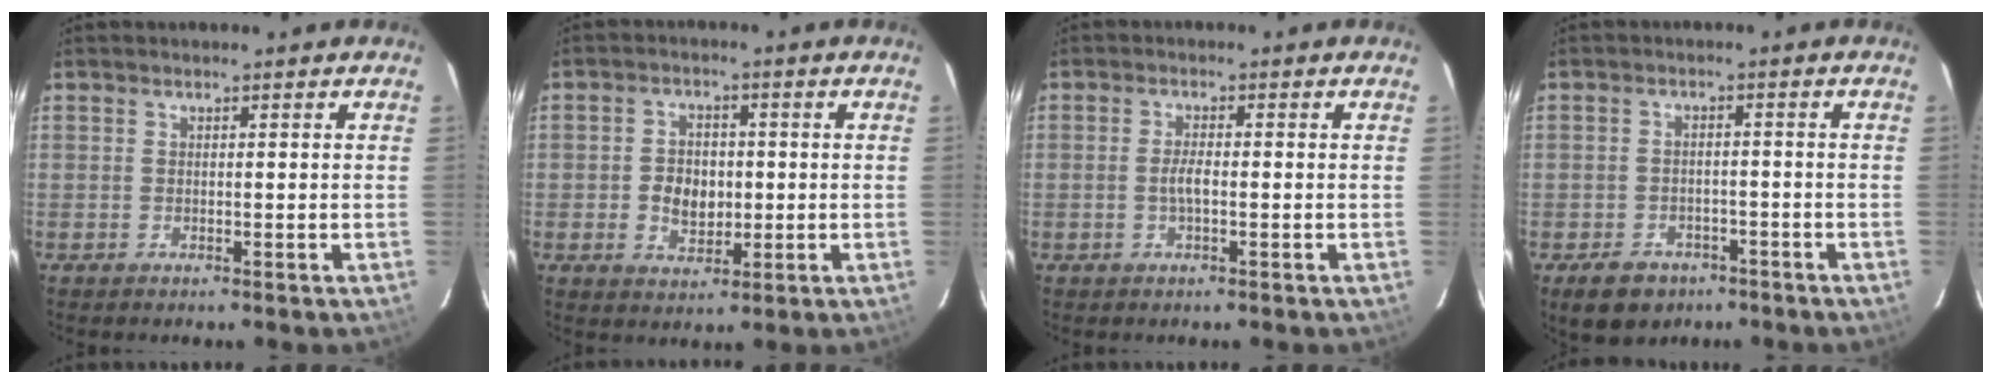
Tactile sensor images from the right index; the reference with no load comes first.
{"total": 6.0, "force": [-0.8, 4.5, 3.9], "torque": [-0.079, 0.006, -0.009]}
{"total": 2.4, "force": [-0.6, 0.7, 2.2], "torque": [-0.045, 0.001, -0.011]}
{"total": 7.4, "force": [-4.6, 5.2, 2.4], "torque": [-0.061, 0.009, -0.056]}